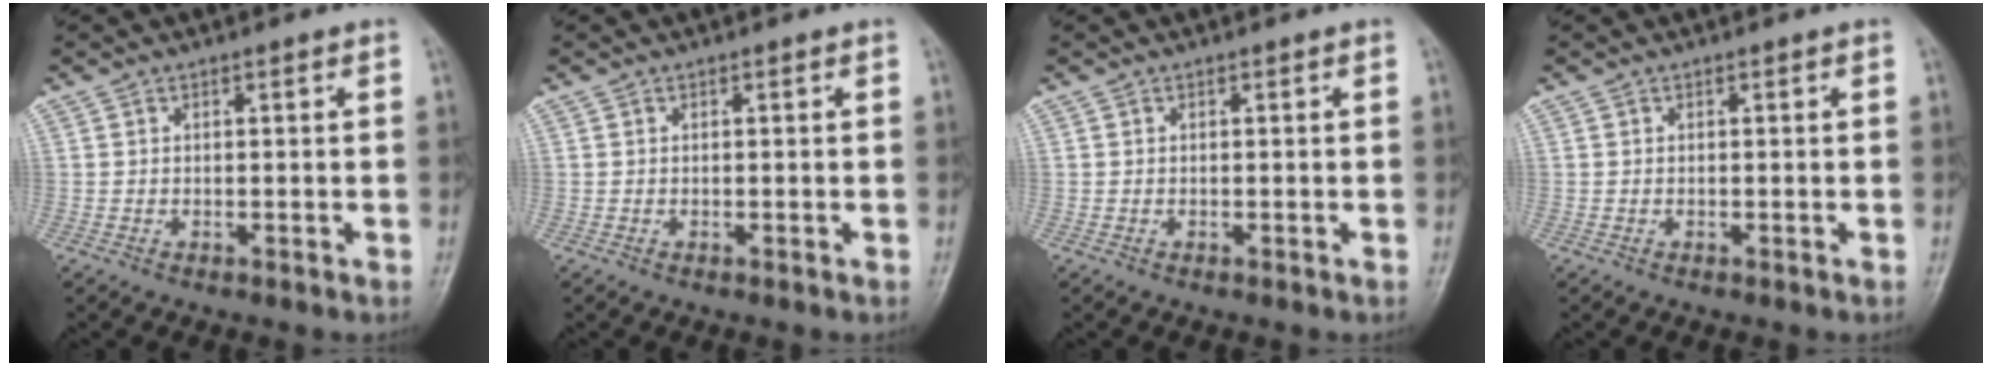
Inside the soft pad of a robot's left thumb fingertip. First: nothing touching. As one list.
[{"total": 0.0}, {"total": 0.0}, {"total": 0.0}]